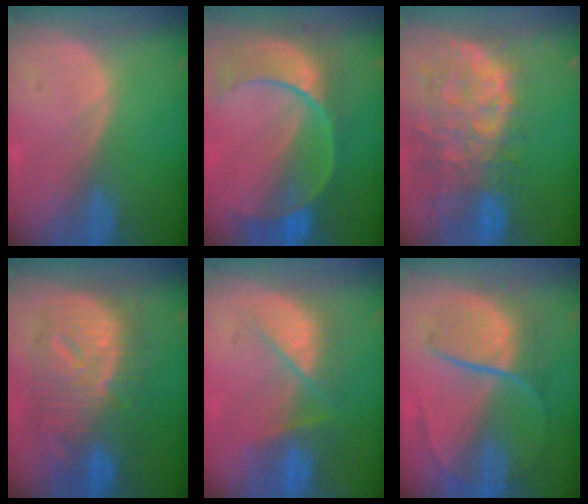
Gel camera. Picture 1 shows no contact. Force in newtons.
{"total": 10.7, "press": 9.2, "slide": 5.5}
{"total": 13.6, "press": 11.0, "slide": 7.9}
{"total": 12.5, "press": 12.5, "slide": 1.1}
{"total": 7.5, "press": 7.1, "slide": 2.5}
{"total": 8.8, "press": 7.5, "slide": 4.6}